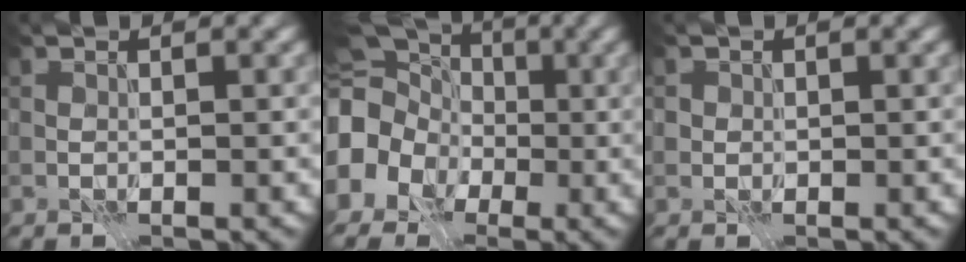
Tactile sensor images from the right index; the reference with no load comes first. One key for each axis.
{"total": 14.1, "fx": -1.4, "fy": 12.7, "fz": 6.0, "tx": -0.143, "ty": 0.003, "tz": -0.065}
{"total": 0.8, "fx": 0.1, "fy": 0.7, "fz": 0.0, "tx": 0.007, "ty": -0.003, "tz": 0.000}